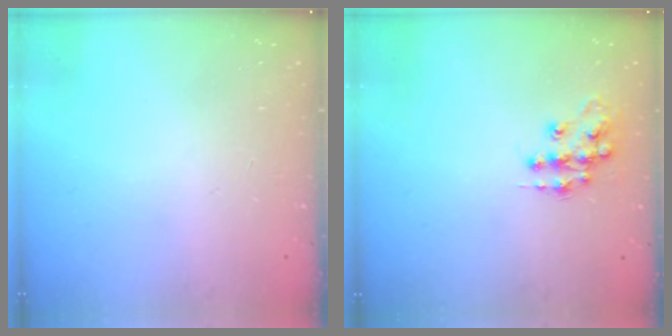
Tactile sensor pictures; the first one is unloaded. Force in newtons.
{"total": 11.5, "press": 11.5, "slide": 0.7}